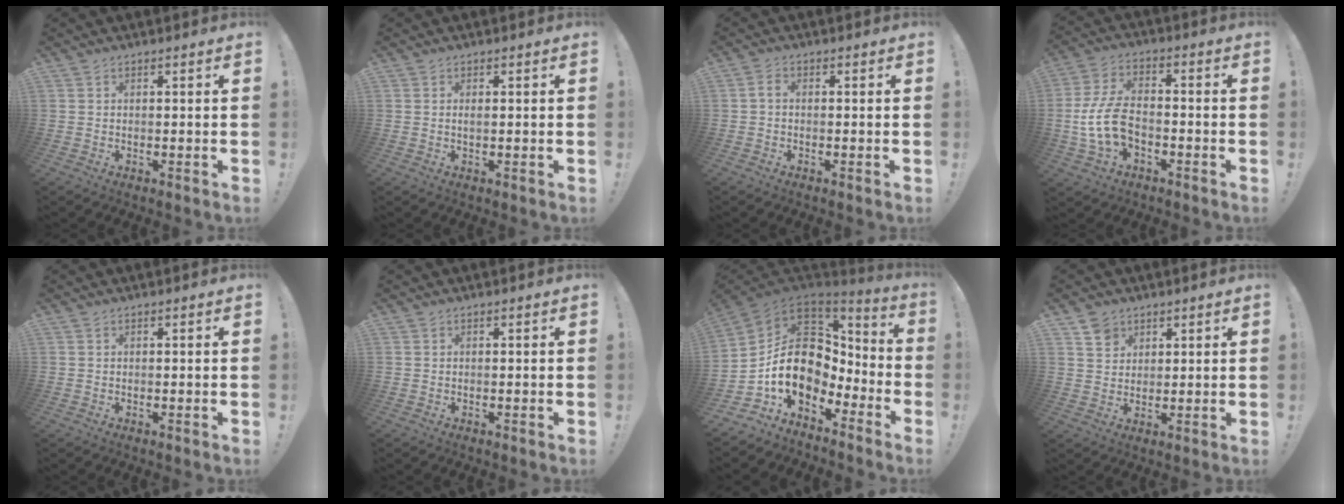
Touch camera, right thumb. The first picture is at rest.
{"total": 0.8, "force": [0.0, 0.2, 0.8], "torque": [-0.009, -0.002, -0.002]}
{"total": 1.7, "force": [-0.5, 0.9, 1.4], "torque": [-0.029, 0.008, -0.008]}
{"total": 12.8, "force": [-3.1, 7.8, 9.6], "torque": [-0.200, 0.009, -0.057]}
{"total": 0.0}
{"total": 0.0}
{"total": 16.9, "force": [-0.4, 12.4, 11.5], "torque": [-0.208, -0.008, 0.016]}
{"total": 5.2, "force": [3.3, 4.0, 0.8], "torque": [-0.007, -0.021, 0.062]}